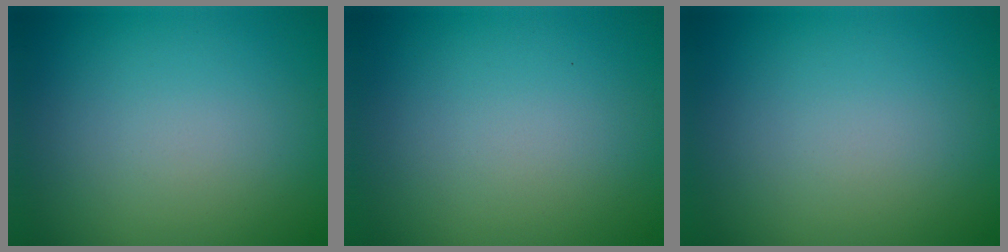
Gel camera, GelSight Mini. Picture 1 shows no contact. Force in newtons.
{"total": 0.0}
{"total": 0.0}